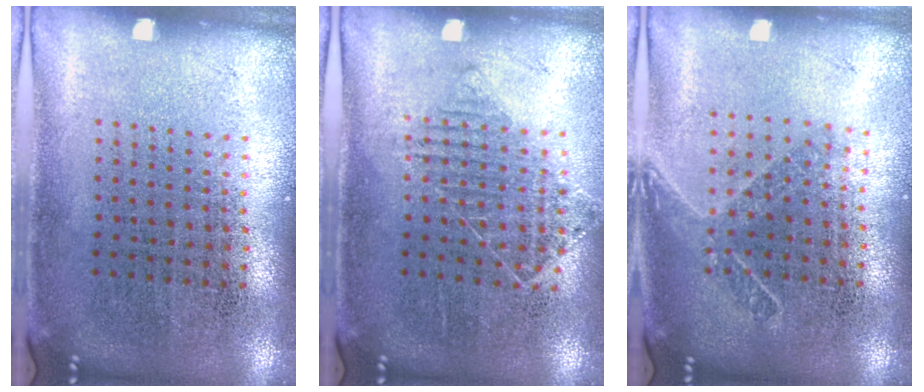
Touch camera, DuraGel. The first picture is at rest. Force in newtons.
{"total": 0.9, "press": 0.9, "slide": 0.2}
{"total": 1.5, "press": 1.2, "slide": 0.9}